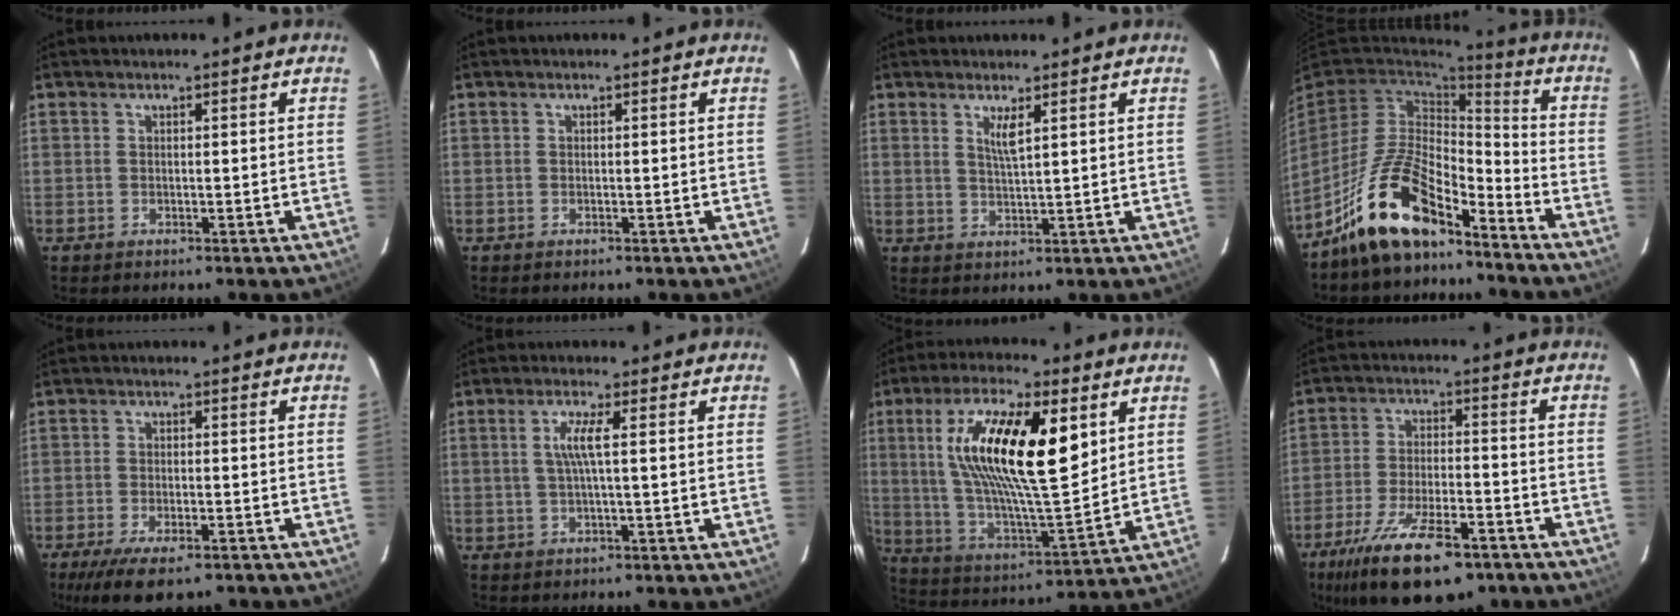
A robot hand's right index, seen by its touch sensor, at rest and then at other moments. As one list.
[{"total": 0.0}, {"total": 3.0, "force": [1.6, 0.3, 2.6], "torque": [-0.048, -0.004, 0.028]}, {"total": 15.3, "force": [-11.1, 5.5, 8.9], "torque": [-0.188, 0.007, -0.206]}, {"total": 11.2, "force": [-8.1, 4.0, 6.7], "torque": [-0.149, -0.032, -0.130]}, {"total": 3.7, "force": [0.4, -0.4, 3.7], "torque": [-0.071, 0.001, 0.009]}, {"total": 22.1, "force": [7.2, 6.6, 19.8], "torque": [-0.362, 0.005, 0.132]}, {"total": 18.7, "force": [-12.5, 6.8, 12.1], "torque": [-0.241, -0.036, -0.203]}]